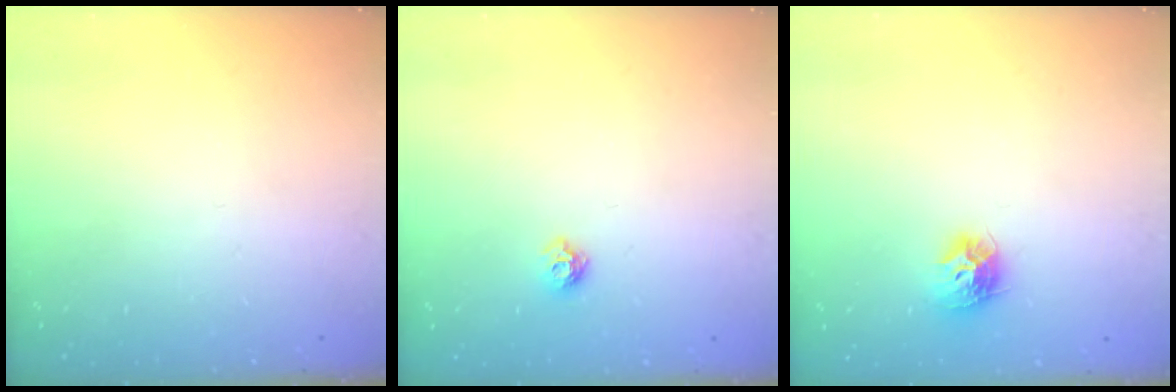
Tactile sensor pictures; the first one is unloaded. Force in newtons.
{"total": 5.6, "press": 5.6, "slide": 0.9}
{"total": 9.3, "press": 9.3, "slide": 0.3}